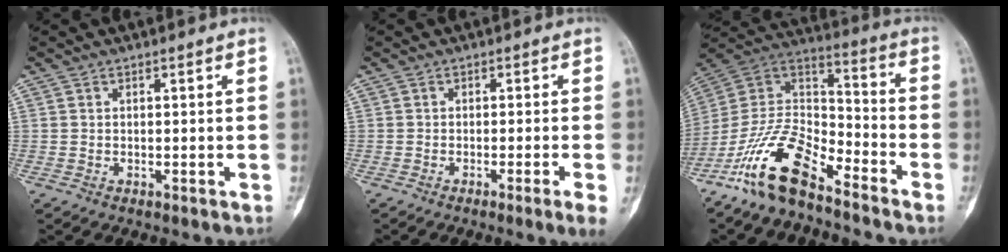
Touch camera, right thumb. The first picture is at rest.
{"total": 3.2, "force": [-1.5, -0.8, 2.7], "torque": [-0.051, -0.004, -0.025]}
{"total": 16.1, "force": [-11.3, 6.1, 9.7], "torque": [-0.166, 0.083, -0.220]}